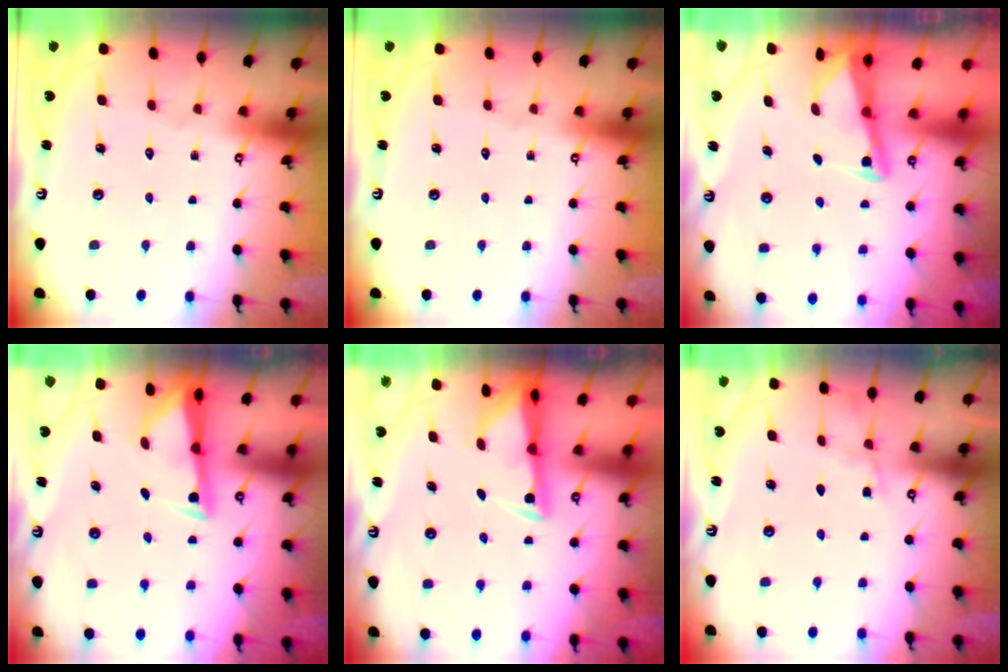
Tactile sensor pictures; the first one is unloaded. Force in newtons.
{"total": 0.0}
{"total": 3.0, "press": 3.0, "slide": 0.5}
{"total": 2.9, "press": 2.9, "slide": 0.4}
{"total": 3.0, "press": 3.0, "slide": 0.6}
{"total": 3.0, "press": 3.0, "slide": 0.5}